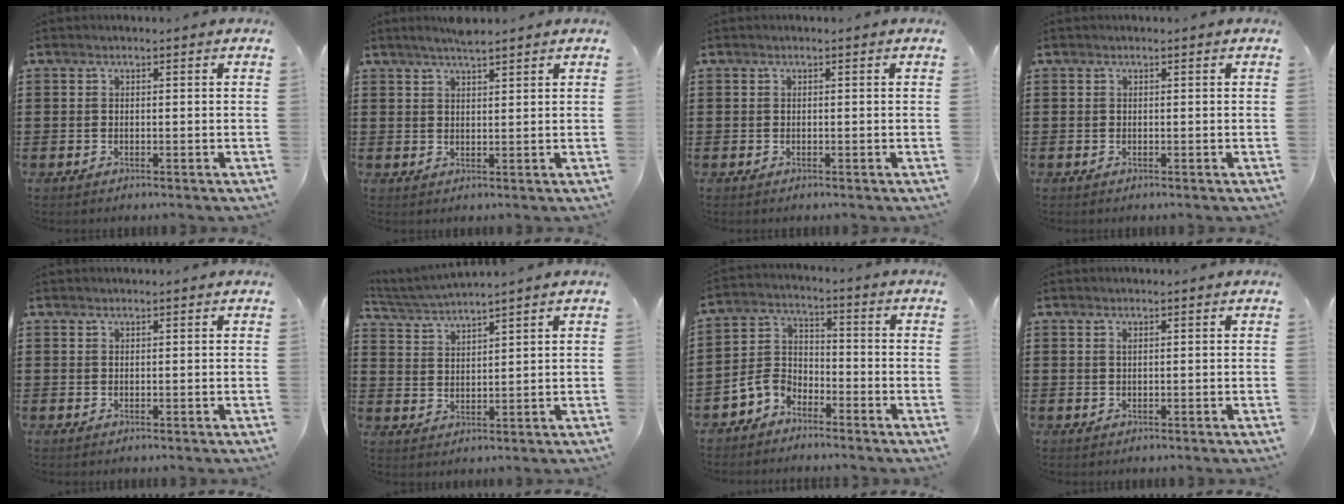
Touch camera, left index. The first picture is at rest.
{"total": 2.6, "force": [2.3, 0.0, 1.2], "torque": [-0.026, 0.003, 0.042]}
{"total": 0.0}
{"total": 0.0}
{"total": 0.0}
{"total": 3.3, "force": [3.2, -0.6, 0.6], "torque": [-0.025, -0.016, 0.057]}
{"total": 5.4, "force": [-4.2, 3.1, 1.3], "torque": [-0.050, 0.005, -0.089]}
{"total": 0.5, "force": [0.3, 0.0, 0.4], "torque": [-0.008, -0.001, 0.006]}